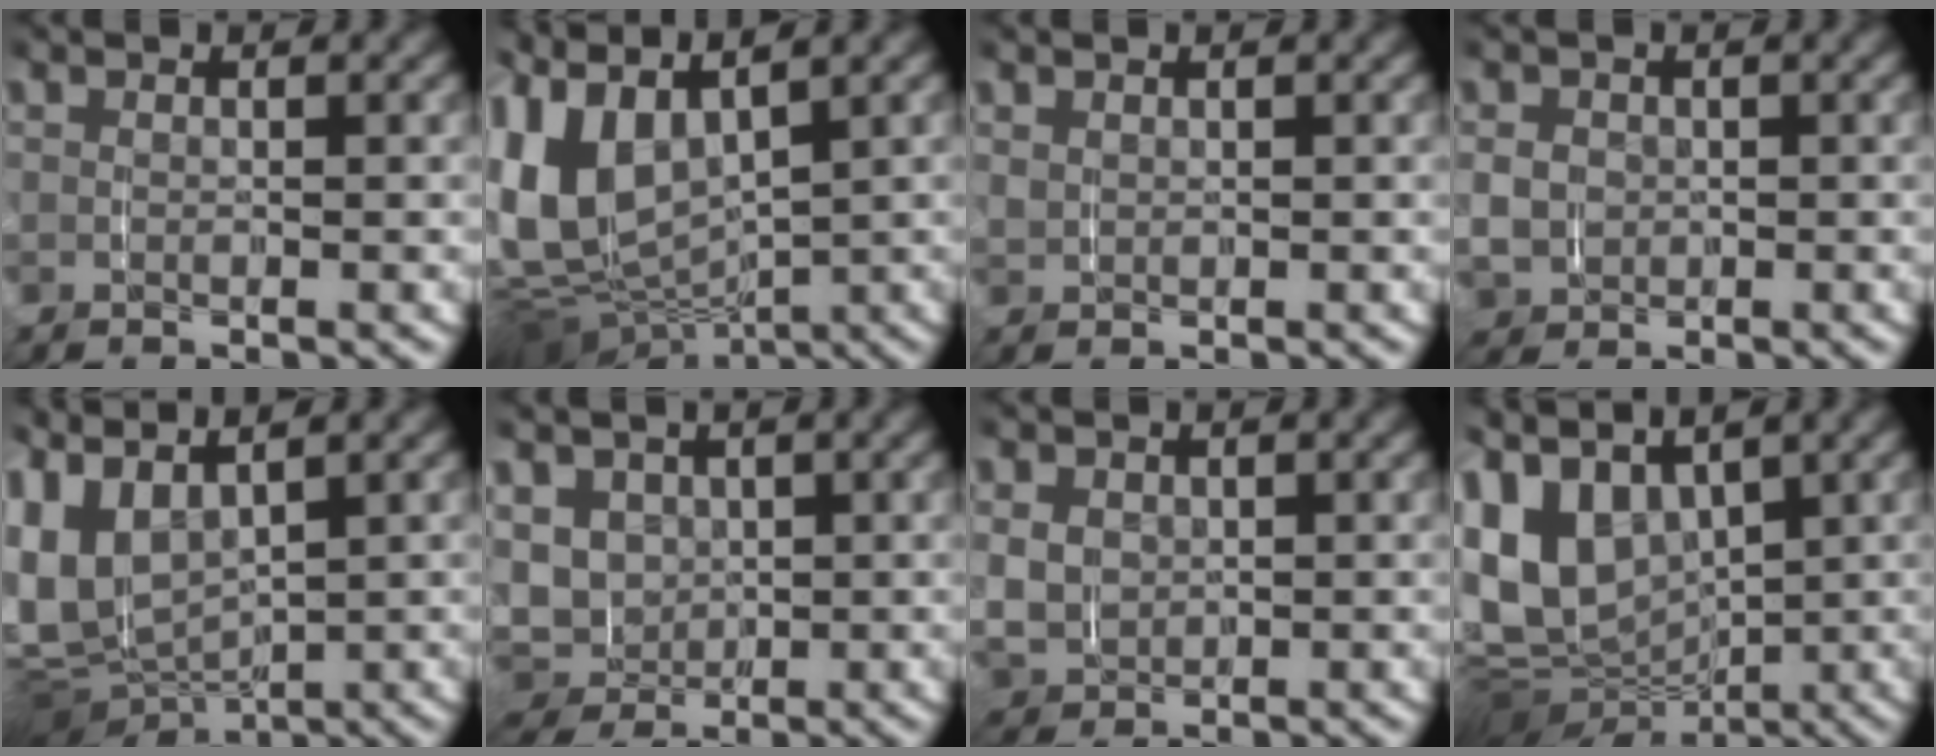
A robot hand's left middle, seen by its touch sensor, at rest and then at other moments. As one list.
[{"total": 15.0, "force": [-1.3, 12.2, 8.6], "torque": [-0.232, -0.043, -0.016]}, {"total": 0.9, "force": [0.5, 0.8, 0.2], "torque": [-0.014, -0.001, 0.013]}, {"total": 3.6, "force": [-0.6, 3.4, 1.0], "torque": [-0.056, -0.021, -0.002]}, {"total": 15.4, "force": [-0.5, 13.3, 7.8], "torque": [-0.233, -0.046, -0.007]}, {"total": 7.2, "force": [-0.2, 6.7, 2.6], "torque": [-0.105, -0.040, 0.010]}, {"total": 4.9, "force": [-0.1, 4.6, 1.7], "torque": [-0.074, -0.022, 0.005]}, {"total": 15.7, "force": [-0.7, 13.4, 8.1], "torque": [-0.226, -0.047, -0.007]}]